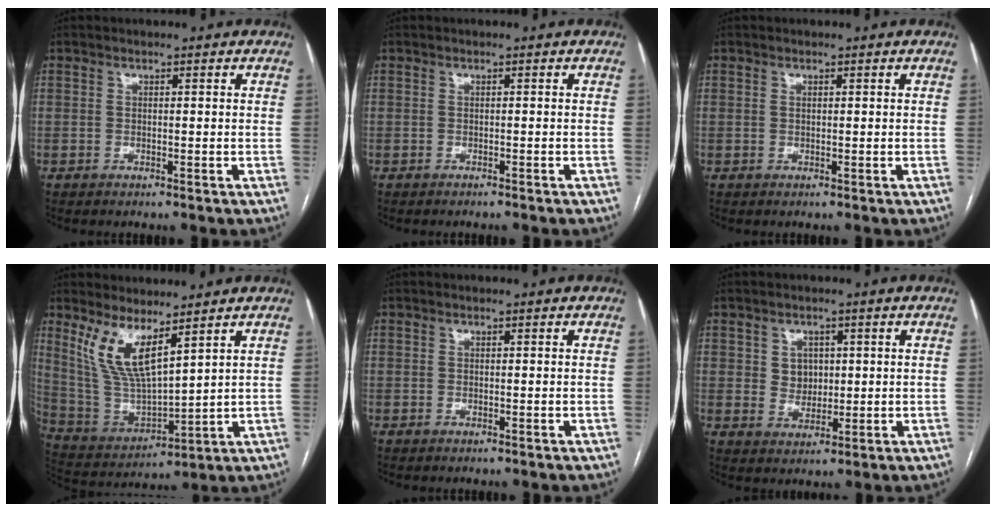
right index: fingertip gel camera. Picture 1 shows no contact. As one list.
[{"total": 1.3, "force": [-1.2, 0.1, 0.6], "torque": [-0.009, -0.001, -0.015]}, {"total": 0.6, "force": [0.2, 0.3, 0.4], "torque": [-0.008, -0.001, 0.003]}, {"total": 10.2, "force": [6.3, 2.2, 7.8], "torque": [-0.172, -0.012, 0.143]}, {"total": 0.0}, {"total": 3.7, "force": [0.9, 3.2, 1.6], "torque": [-0.022, 0.004, 0.021]}]